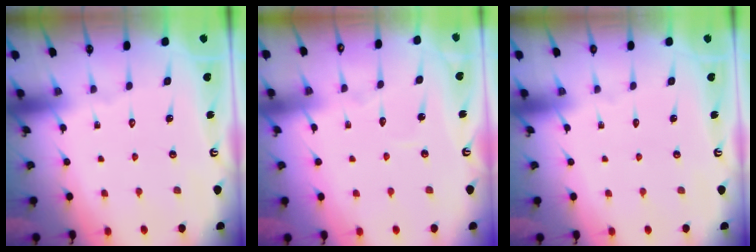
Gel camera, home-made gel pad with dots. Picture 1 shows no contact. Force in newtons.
{"total": 2.8, "press": 2.8, "slide": 0.3}
{"total": 0.0}